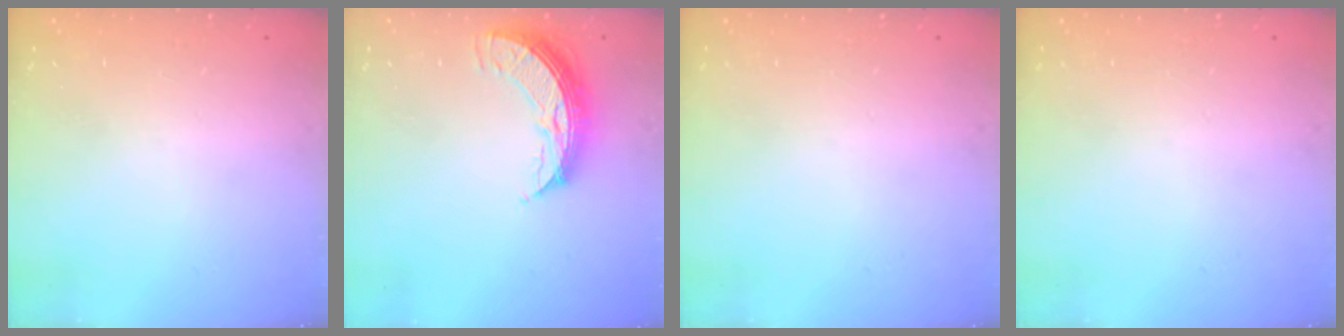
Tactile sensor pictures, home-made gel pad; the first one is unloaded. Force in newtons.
{"total": 8.7, "press": 8.6, "slide": 0.9}
{"total": 0.0}
{"total": 0.0}